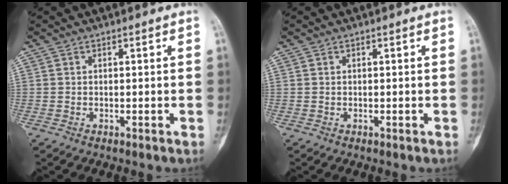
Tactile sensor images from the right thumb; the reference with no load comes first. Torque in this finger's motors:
{"motor_torque": [0.26, 0.47, -0.30, 0.19, -0.01]}